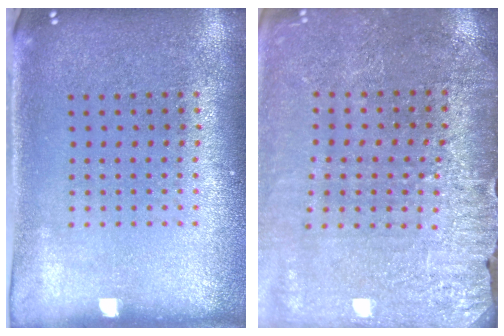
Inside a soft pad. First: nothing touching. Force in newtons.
{"total": 3.0, "press": 3.0, "slide": 0.2}